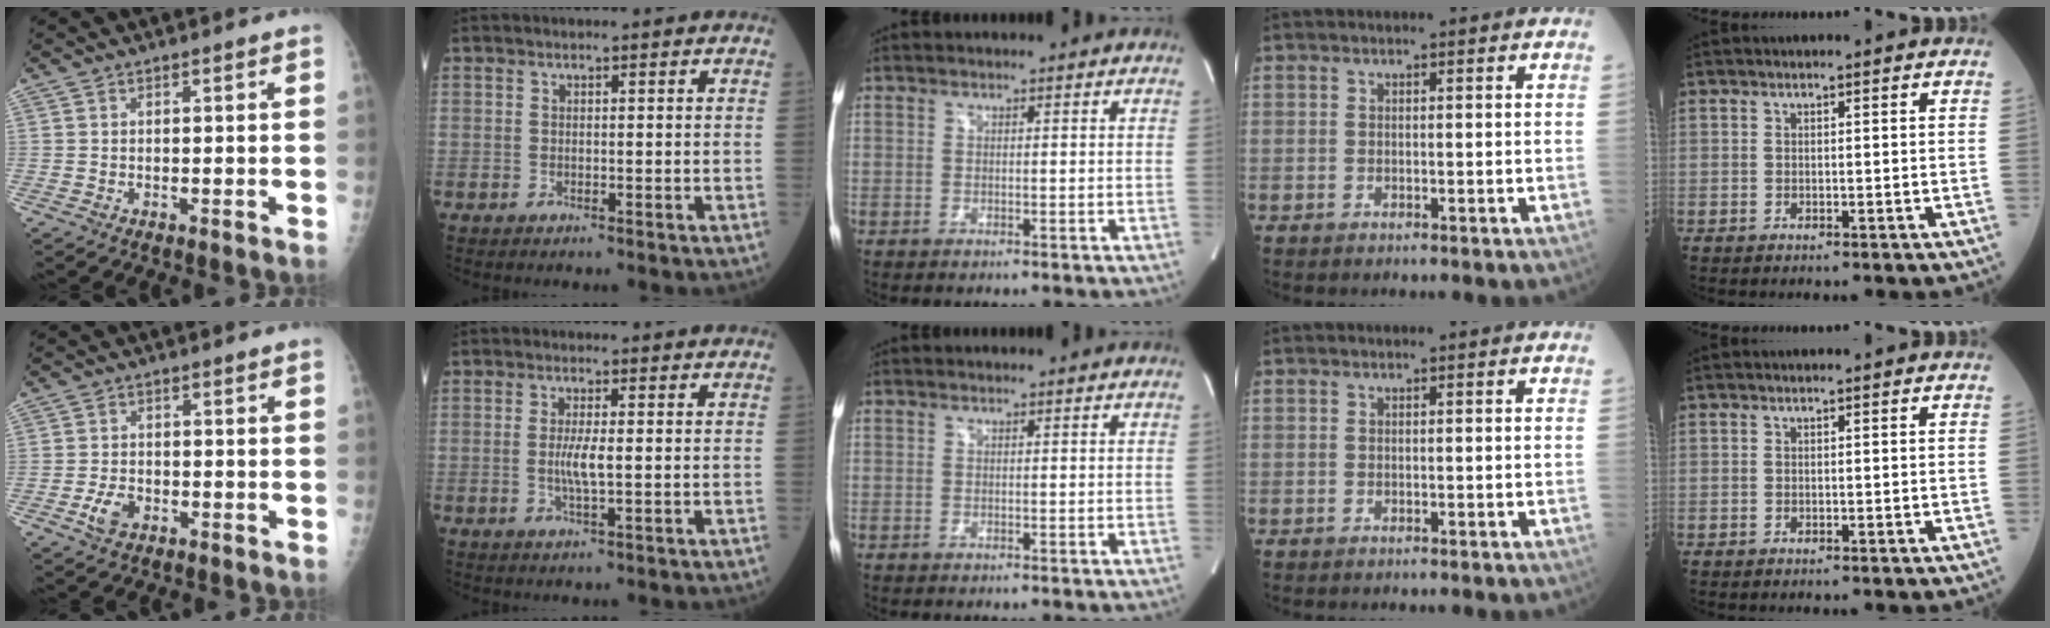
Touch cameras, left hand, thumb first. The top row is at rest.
{"thumb": {"total": 3.8, "force": [-1.7, 2.4, 2.4], "torque": [-0.045, 0.008, -0.031]}, "index": {"total": 3.3, "force": [-0.2, 0.4, 3.3], "torque": [-0.069, -0.007, -0.005]}}